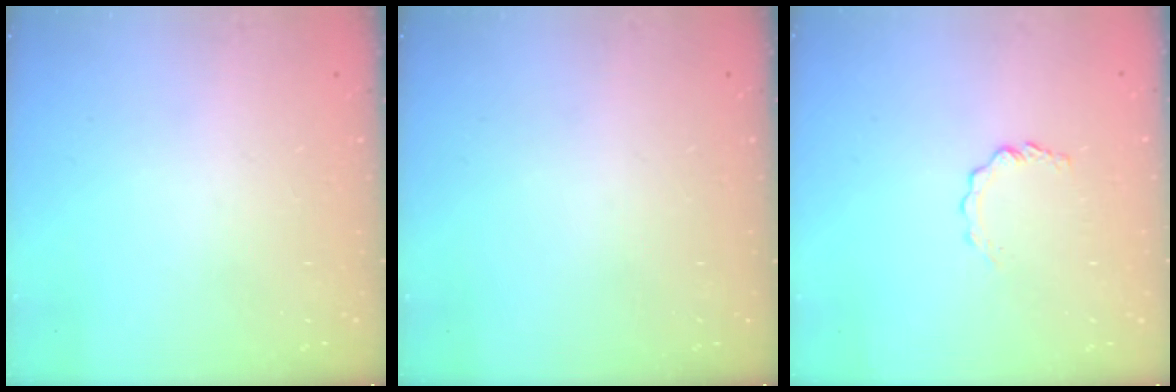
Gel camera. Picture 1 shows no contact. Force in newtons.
{"total": 0.0}
{"total": 2.9, "press": 2.9, "slide": 0.3}